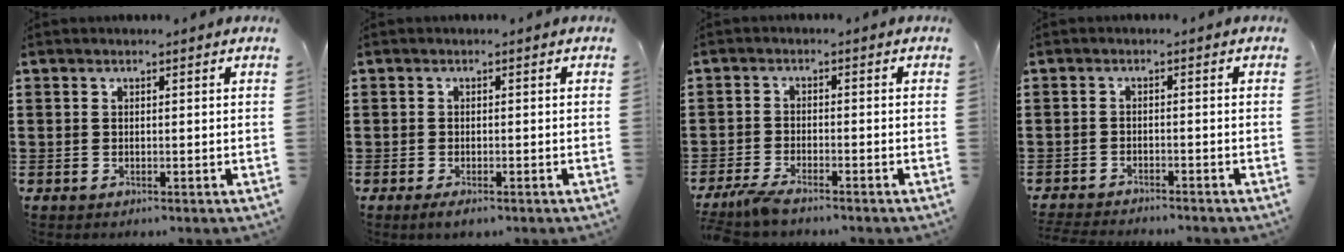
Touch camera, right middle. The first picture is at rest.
{"total": 1.2, "force": [-0.9, 0.5, 0.6], "torque": [-0.014, -0.002, -0.018]}
{"total": 3.1, "force": [-2.9, 0.2, 1.3], "torque": [-0.044, -0.007, -0.064]}
{"total": 2.4, "force": [-2.4, 0.0, 0.0], "torque": [-0.005, -0.003, -0.051]}